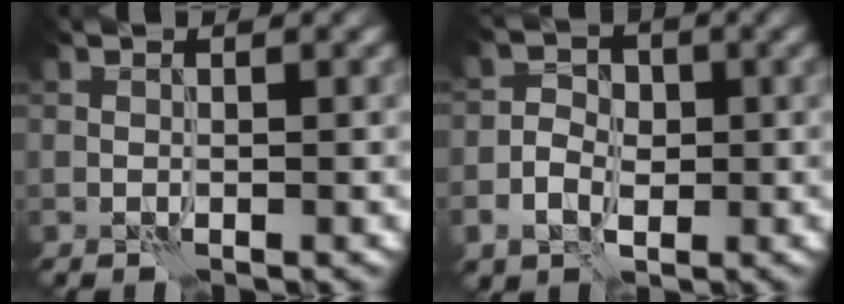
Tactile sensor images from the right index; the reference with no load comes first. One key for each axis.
{"total": 4.1, "fx": -1.1, "fy": 3.4, "fz": 2.0, "tx": -0.010, "ty": 0.002, "tz": -0.035}